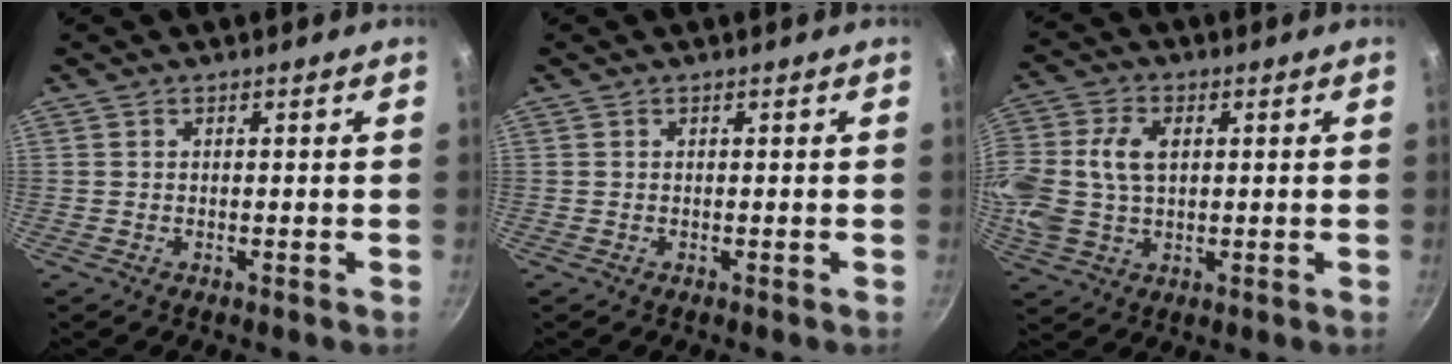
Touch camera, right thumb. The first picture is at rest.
{"total": 0.0}
{"total": 15.8, "force": [2.2, 11.1, 11.0], "torque": [-0.256, 0.027, 0.040]}